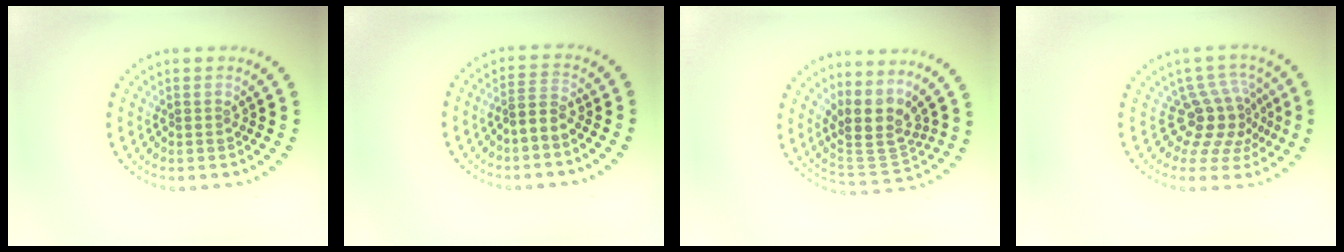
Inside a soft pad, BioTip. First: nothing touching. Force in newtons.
{"total": 1.8, "press": 1.5, "slide": 1.0}
{"total": 4.0, "press": 3.1, "slide": 2.5}
{"total": 4.4, "press": 3.1, "slide": 3.1}